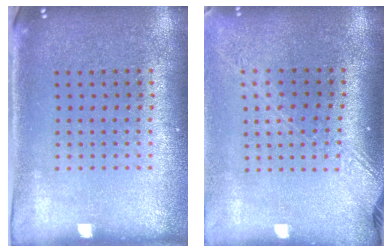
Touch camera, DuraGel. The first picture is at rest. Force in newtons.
{"total": 2.1, "press": 1.6, "slide": 1.4}